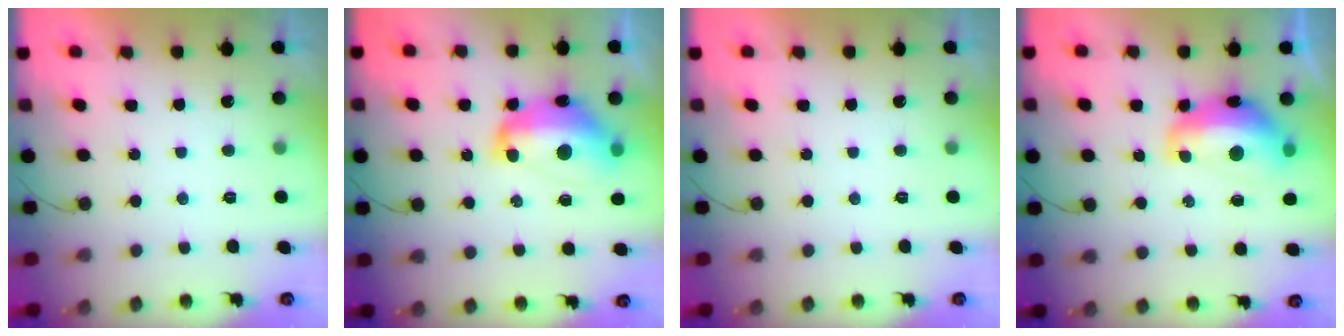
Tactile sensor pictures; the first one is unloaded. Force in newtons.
{"total": 14.7, "press": 14.6, "slide": 1.4}
{"total": 0.0}
{"total": 13.7, "press": 13.7, "slide": 1.0}